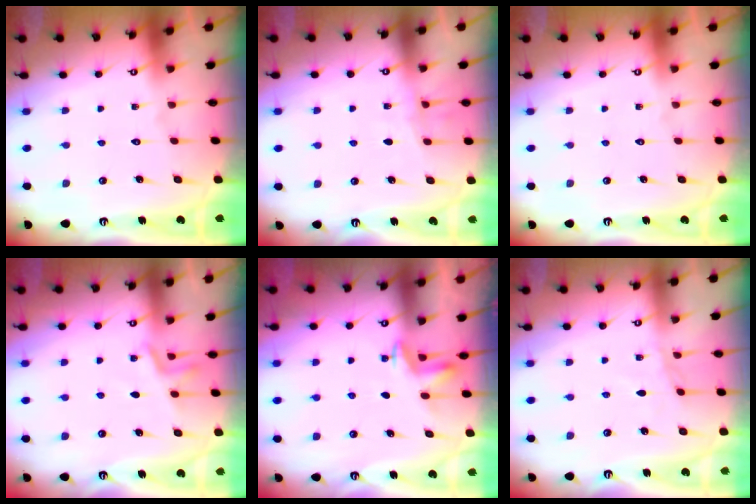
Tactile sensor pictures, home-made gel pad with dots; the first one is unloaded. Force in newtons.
{"total": 6.1, "press": 6.1, "slide": 0.5}
{"total": 0.0}
{"total": 6.5, "press": 6.2, "slide": 1.8}
{"total": 3.2, "press": 3.1, "slide": 0.4}
{"total": 3.9, "press": 3.8, "slide": 0.5}